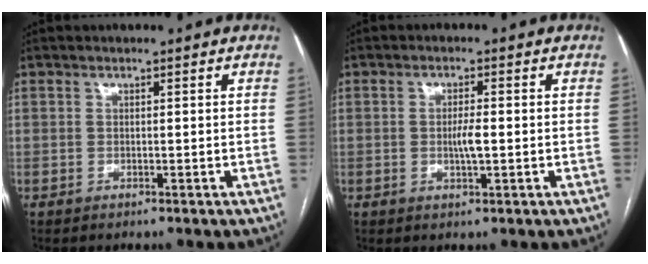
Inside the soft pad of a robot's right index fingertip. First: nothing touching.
{"total": 2.8, "force": [-0.3, 0.2, 2.7], "torque": [-0.052, -0.002, -0.005]}